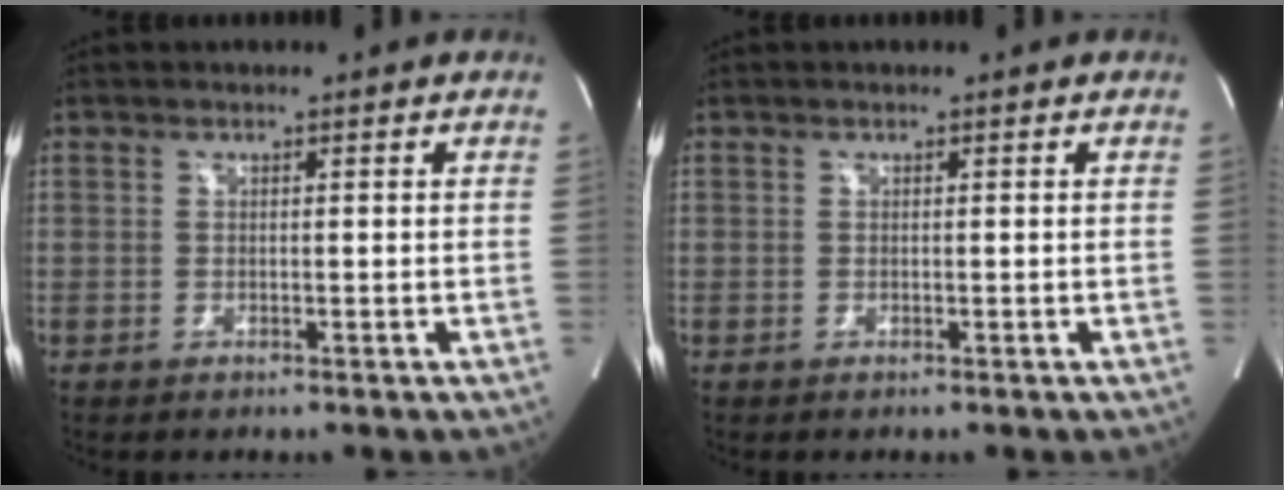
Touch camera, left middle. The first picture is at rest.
{"total": 0.0}